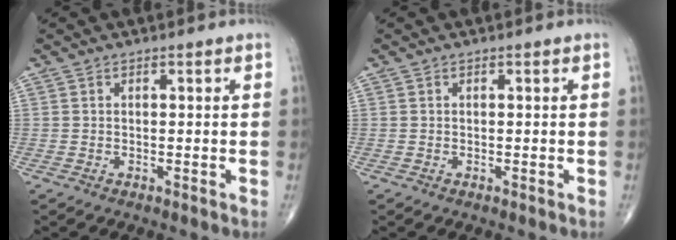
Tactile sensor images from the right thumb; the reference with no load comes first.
{"total": 0.0}